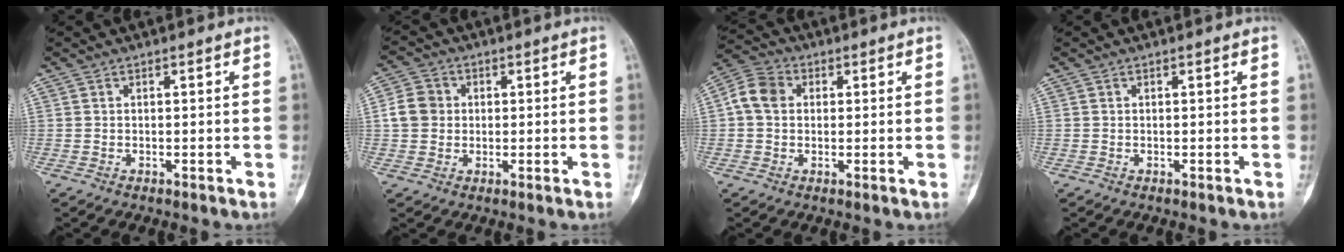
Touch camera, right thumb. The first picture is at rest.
{"total": 5.6, "force": [0.4, 5.0, 2.5], "torque": [-0.033, 0.009, 0.001]}
{"total": 6.5, "force": [0.8, 5.2, 3.8], "torque": [-0.072, 0.019, 0.009]}
{"total": 0.0}